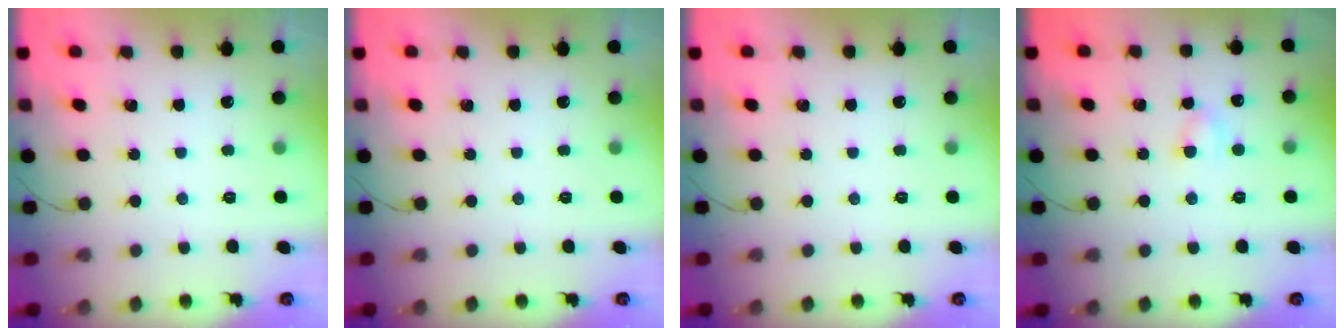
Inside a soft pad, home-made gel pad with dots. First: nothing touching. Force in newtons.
{"total": 0.0}
{"total": 0.0}
{"total": 3.4, "press": 3.2, "slide": 1.2}